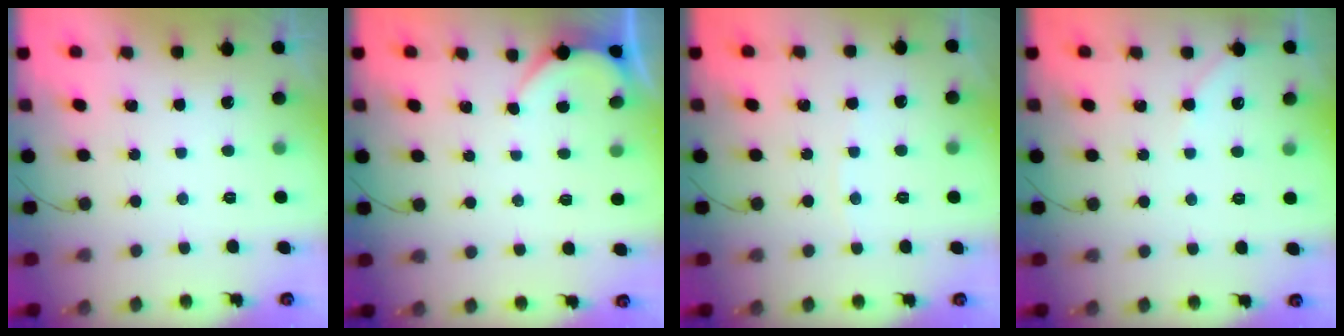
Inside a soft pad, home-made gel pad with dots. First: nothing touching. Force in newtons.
{"total": 2.7, "press": 2.6, "slide": 0.4}
{"total": 2.0, "press": 2.0, "slide": 0.3}
{"total": 2.9, "press": 2.8, "slide": 0.4}